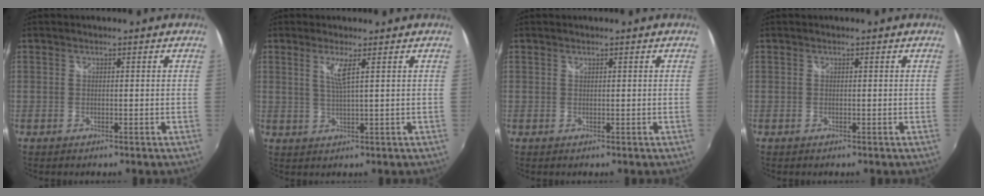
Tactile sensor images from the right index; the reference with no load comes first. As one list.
[{"total": 3.2, "force": [1.7, -0.5, 2.6], "torque": [-0.051, -0.003, 0.033]}, {"total": 0.0}, {"total": 0.0}]